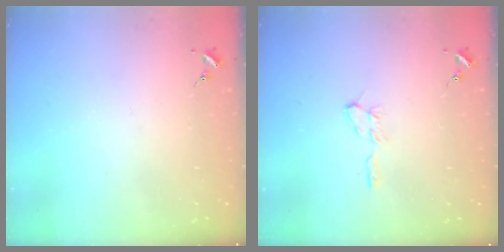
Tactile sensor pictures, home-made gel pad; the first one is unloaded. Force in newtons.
{"total": 6.7, "press": 6.6, "slide": 0.7}